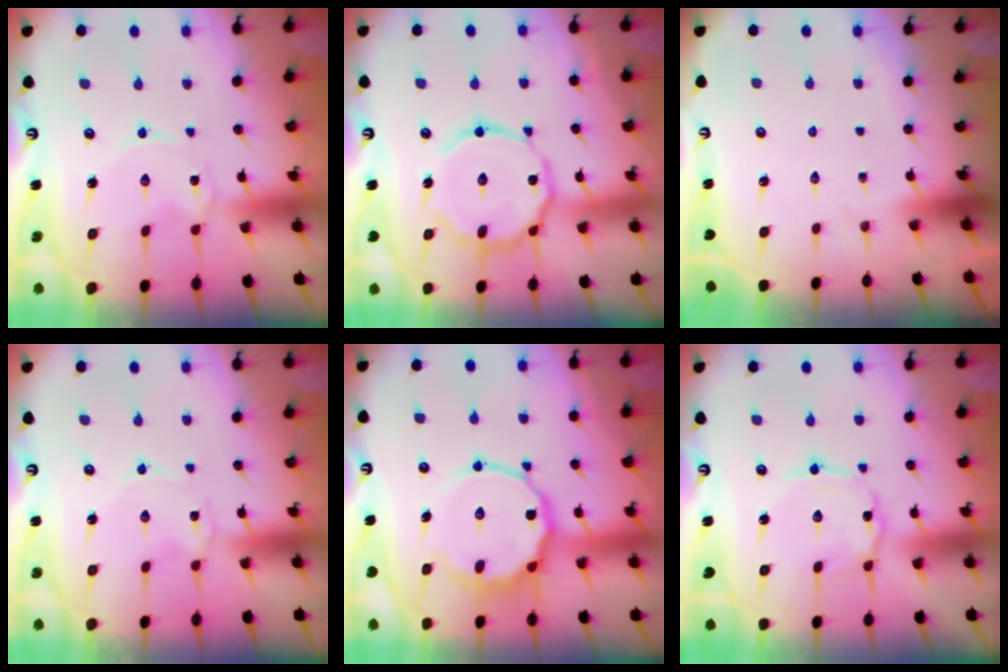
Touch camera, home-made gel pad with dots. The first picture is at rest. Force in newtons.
{"total": 16.3, "press": 16.2, "slide": 1.3}
{"total": 0.0}
{"total": 0.5, "press": 0.5, "slide": 0.1}
{"total": 12.8, "press": 12.7, "slide": 2.0}
{"total": 1.6, "press": 1.5, "slide": 0.2}